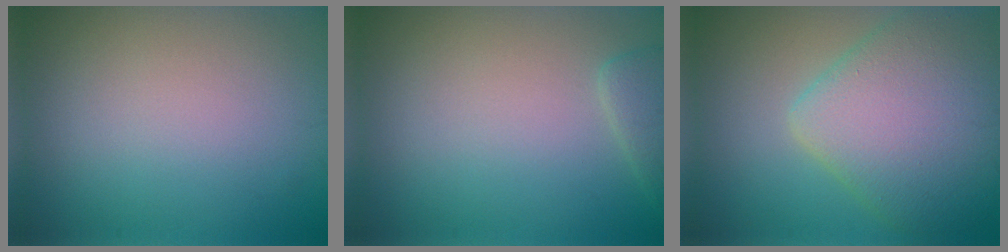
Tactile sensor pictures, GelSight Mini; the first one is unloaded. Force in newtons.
{"total": 1.9, "press": 1.8, "slide": 0.2}
{"total": 8.3, "press": 8.3, "slide": 0.3}